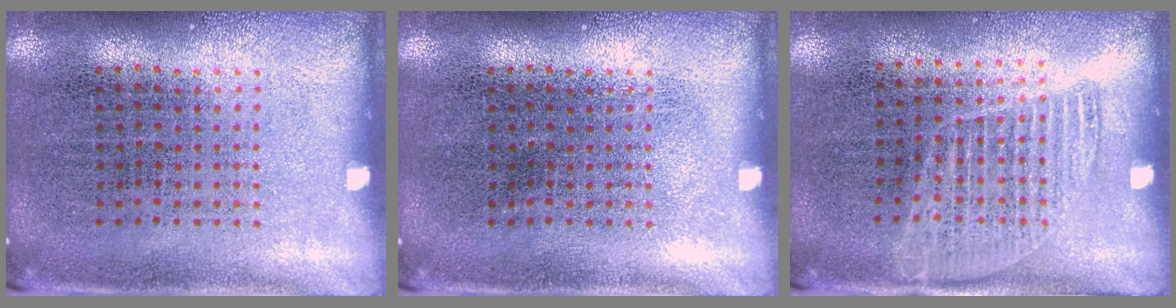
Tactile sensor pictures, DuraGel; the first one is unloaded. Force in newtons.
{"total": 0.0}
{"total": 1.1, "press": 1.0, "slide": 0.5}